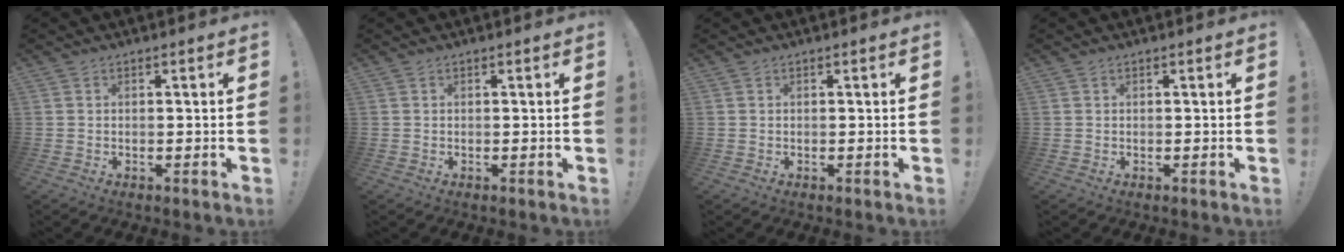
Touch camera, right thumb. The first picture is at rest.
{"total": 0.0}
{"total": 0.0}
{"total": 0.0}